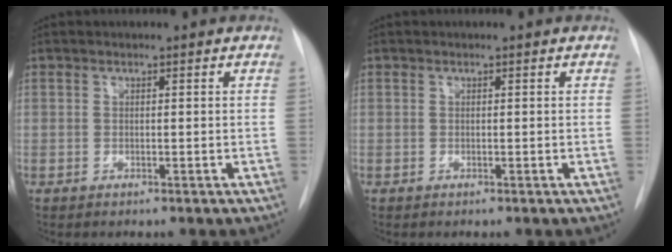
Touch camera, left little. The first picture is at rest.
{"total": 0.0}